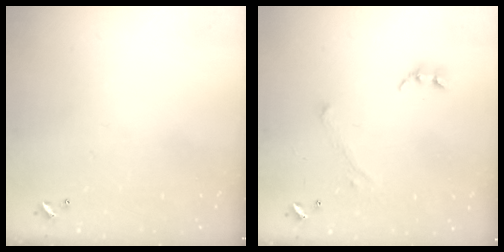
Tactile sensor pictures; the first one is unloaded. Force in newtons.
{"total": 1.7, "press": 1.6, "slide": 0.5}